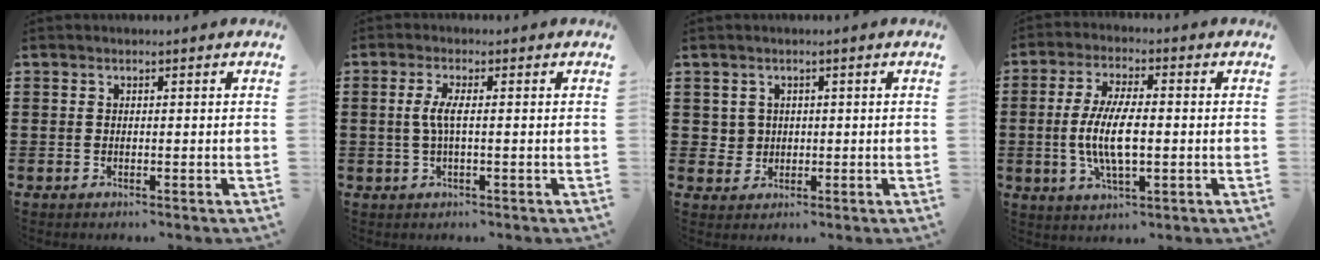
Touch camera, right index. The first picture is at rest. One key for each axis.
{"total": 3.2, "fx": -0.1, "fy": 0.4, "fz": 3.2, "tx": -0.073, "ty": -0.007, "tz": -0.010}
{"total": 2.2, "fx": 0.6, "fy": 2.1, "fz": 0.2, "tx": -0.015, "ty": 0.010, "tz": 0.009}
{"total": 8.5, "fx": -0.8, "fy": 2.9, "fz": 8.0, "tx": -0.174, "ty": -0.005, "tz": -0.022}